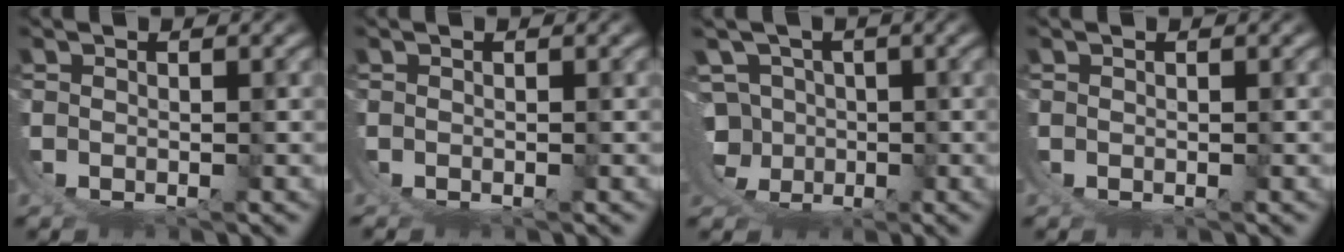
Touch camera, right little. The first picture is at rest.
{"total": 0.5, "force": [-0.5, 0.2, -0.1], "torque": [0.000, -0.002, -0.007]}
{"total": 10.6, "force": [-1.9, 9.6, 4.1], "torque": [-0.111, -0.054, -0.029]}
{"total": 0.0}